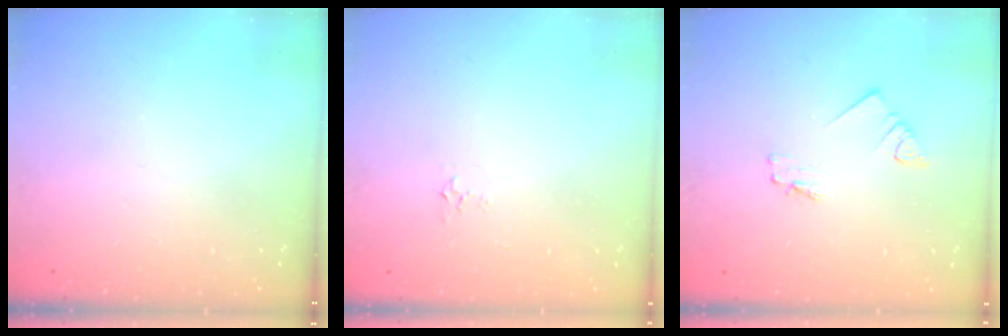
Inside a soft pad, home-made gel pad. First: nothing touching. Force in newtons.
{"total": 3.2, "press": 3.1, "slide": 0.5}
{"total": 1.8, "press": 1.7, "slide": 0.2}